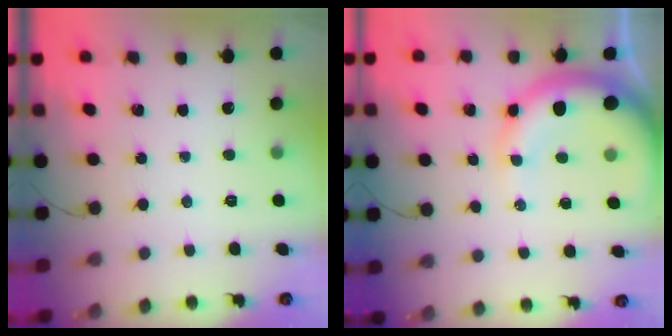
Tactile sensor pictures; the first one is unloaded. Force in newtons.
{"total": 12.6, "press": 12.3, "slide": 2.9}